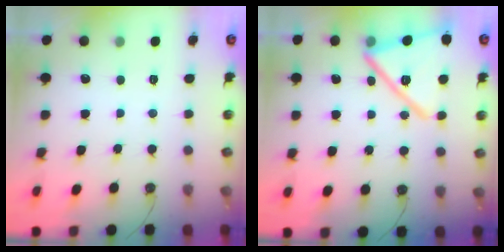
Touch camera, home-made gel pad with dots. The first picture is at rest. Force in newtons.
{"total": 19.0, "press": 18.9, "slide": 1.6}